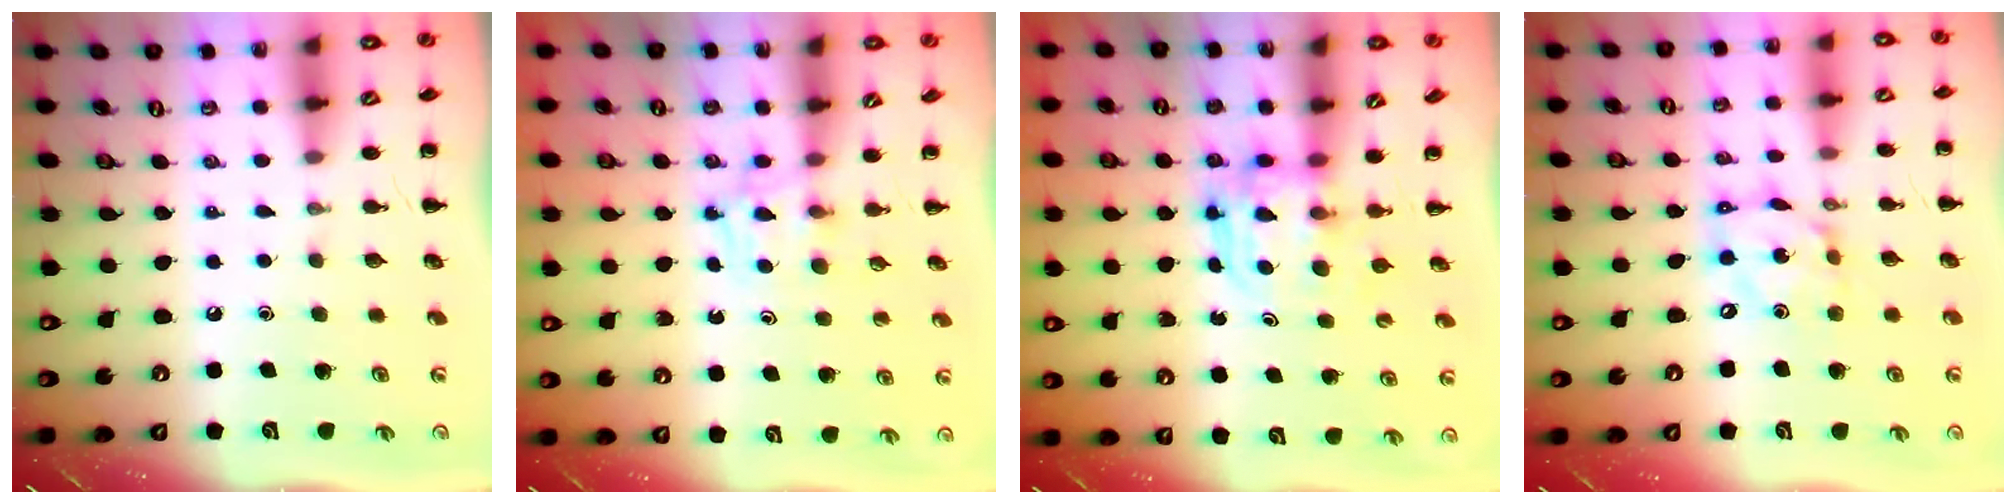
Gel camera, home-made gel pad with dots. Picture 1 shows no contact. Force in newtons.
{"total": 3.9, "press": 3.6, "slide": 1.4}
{"total": 3.6, "press": 3.6, "slide": 0.2}
{"total": 9.0, "press": 8.7, "slide": 2.1}